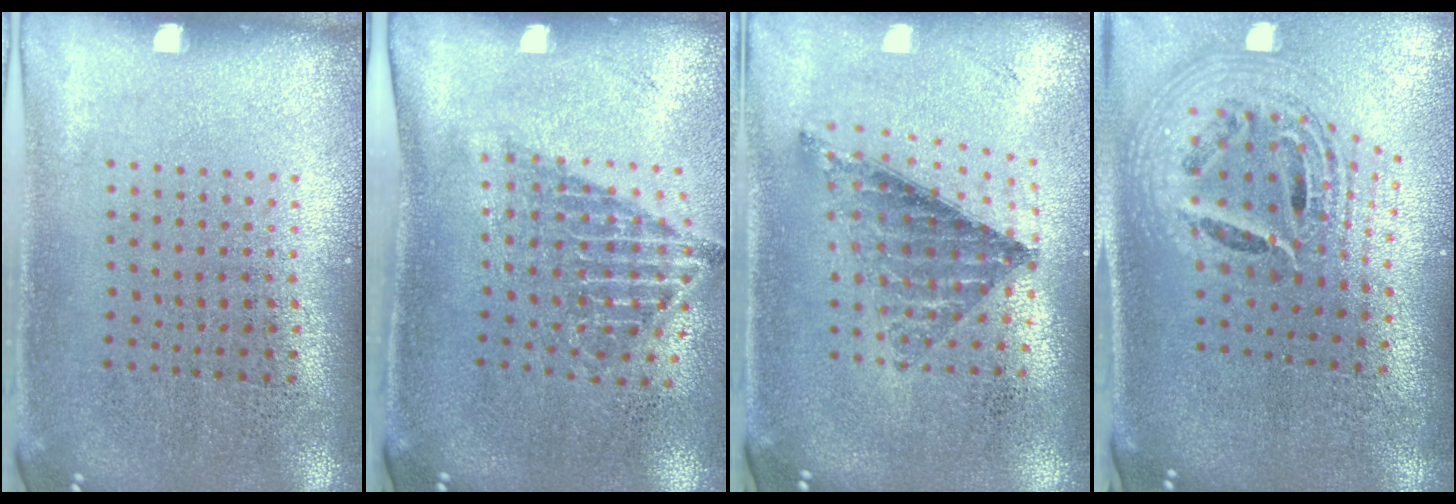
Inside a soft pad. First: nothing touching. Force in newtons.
{"total": 1.6, "press": 1.2, "slide": 1.0}
{"total": 0.9, "press": 0.9, "slide": 0.0}
{"total": 2.5, "press": 1.8, "slide": 1.8}